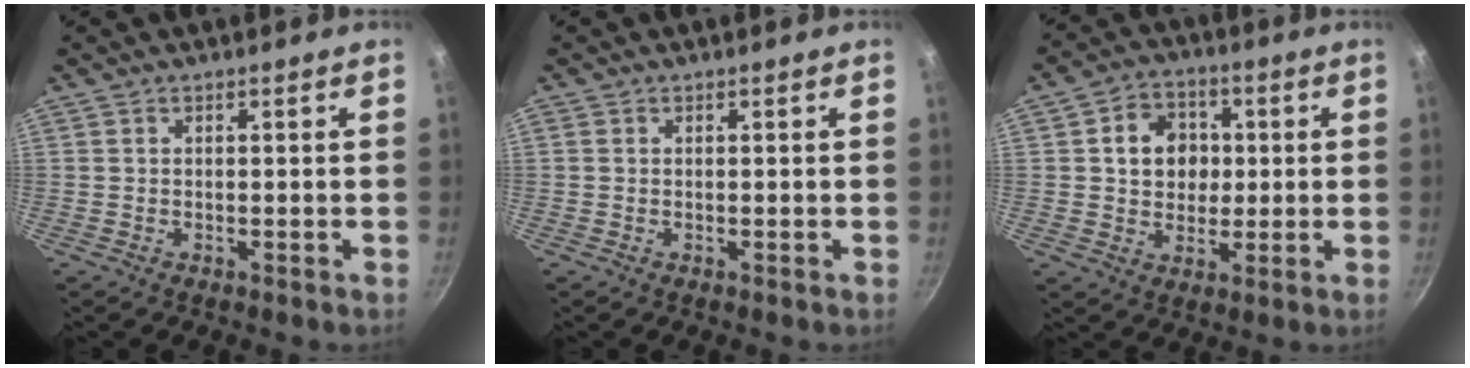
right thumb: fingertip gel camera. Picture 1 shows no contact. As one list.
[{"total": 0.5, "force": [0.1, 0.5, 0.2], "torque": [-0.004, 0.002, -0.001]}, {"total": 9.5, "force": [1.3, 8.1, 4.8], "torque": [-0.040, 0.005, 0.014]}]